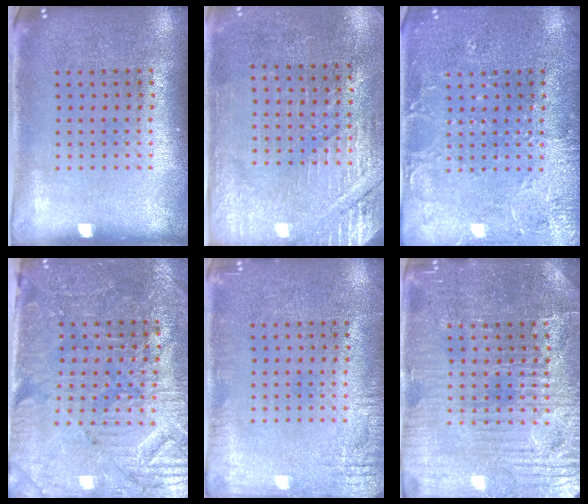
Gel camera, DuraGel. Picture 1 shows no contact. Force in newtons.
{"total": 2.8, "press": 2.7, "slide": 0.8}
{"total": 3.4, "press": 3.3, "slide": 0.4}
{"total": 3.7, "press": 3.5, "slide": 1.4}
{"total": 2.0, "press": 2.0, "slide": 0.2}
{"total": 4.6, "press": 4.4, "slide": 1.2}